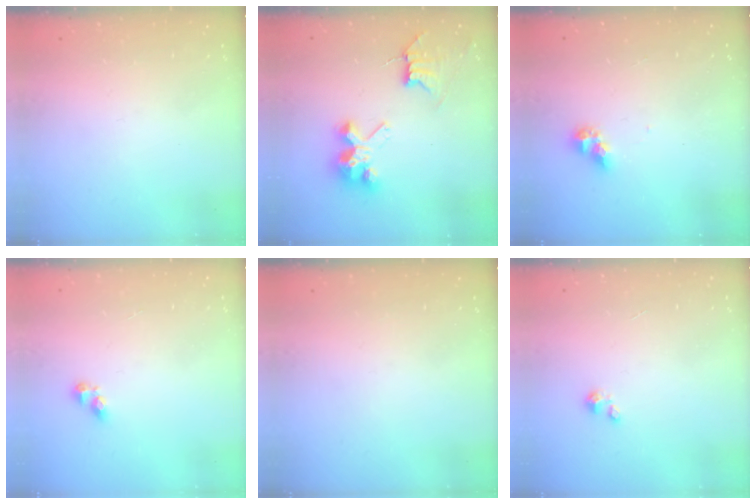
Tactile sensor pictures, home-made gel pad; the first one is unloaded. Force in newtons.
{"total": 8.2, "press": 8.2, "slide": 0.7}
{"total": 6.3, "press": 6.3, "slide": 0.5}
{"total": 3.5, "press": 3.5, "slide": 0.4}
{"total": 0.0}
{"total": 1.2, "press": 1.1, "slide": 0.1}